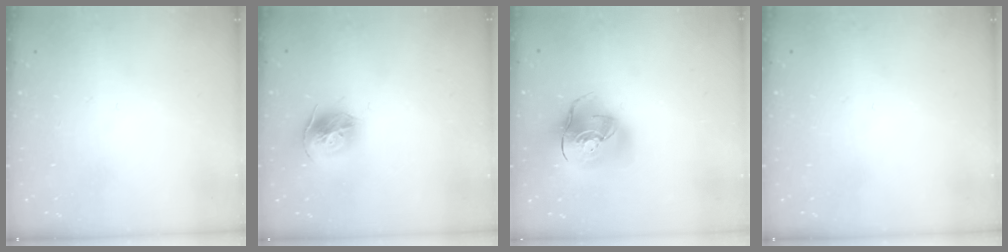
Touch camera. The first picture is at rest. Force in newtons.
{"total": 12.5, "press": 12.4, "slide": 1.3}
{"total": 17.1, "press": 16.8, "slide": 2.9}
{"total": 0.0}